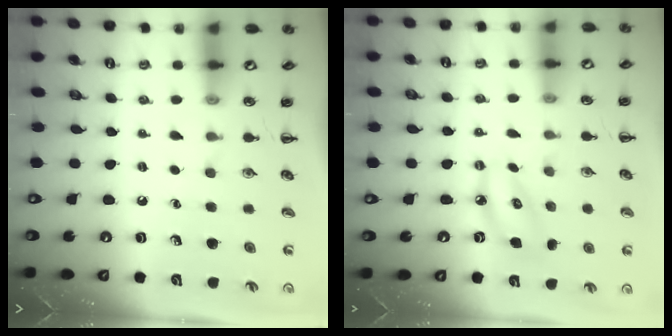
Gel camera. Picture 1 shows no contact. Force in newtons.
{"total": 8.2, "press": 7.9, "slide": 2.1}